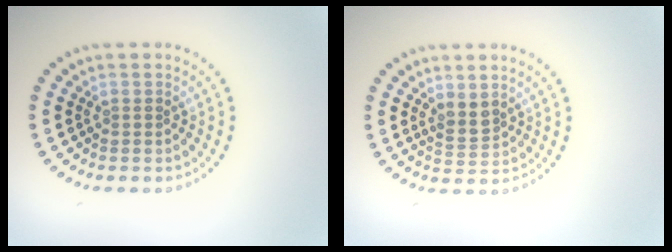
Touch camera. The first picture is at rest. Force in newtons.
{"total": 1.8, "press": 1.6, "slide": 1.0}